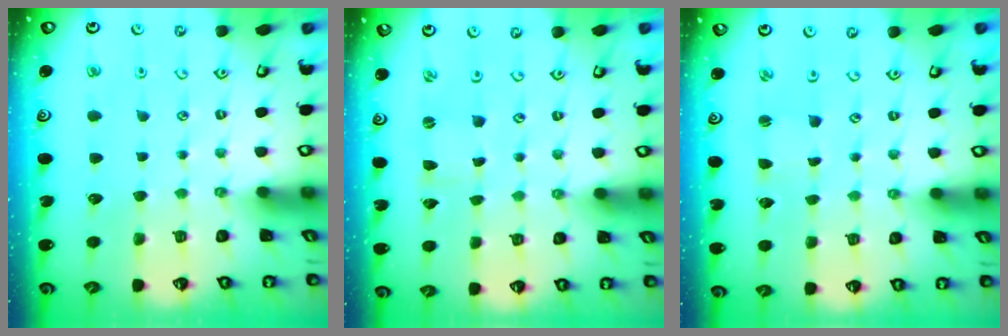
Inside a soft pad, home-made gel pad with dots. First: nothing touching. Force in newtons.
{"total": 0.7, "press": 0.7, "slide": 0.0}
{"total": 1.1, "press": 1.1, "slide": 0.2}